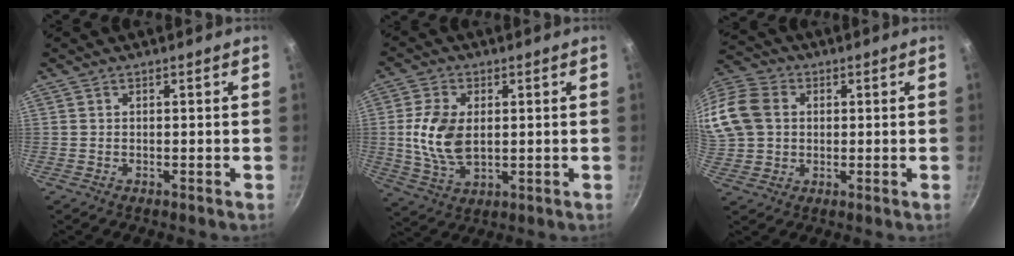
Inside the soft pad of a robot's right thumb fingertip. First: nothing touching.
{"total": 10.6, "force": [0.9, 6.4, 8.3], "torque": [-0.159, -0.010, 0.020]}
{"total": 23.8, "force": [4.3, 19.7, 12.8], "torque": [-0.334, 0.057, 0.077]}